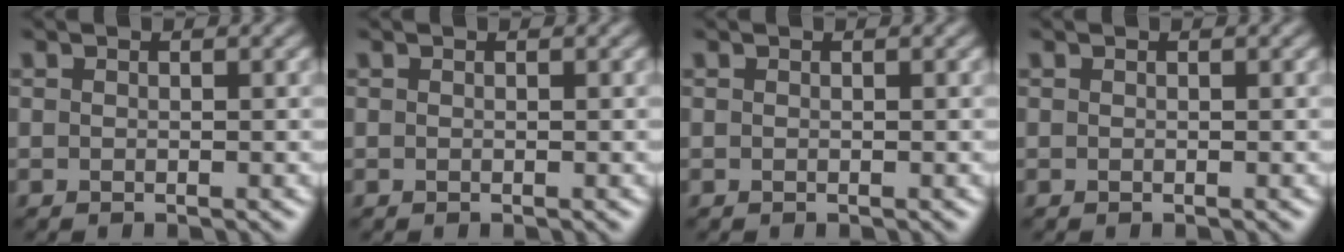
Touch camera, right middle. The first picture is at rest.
{"total": 0.0}
{"total": 0.0}
{"total": 0.0}